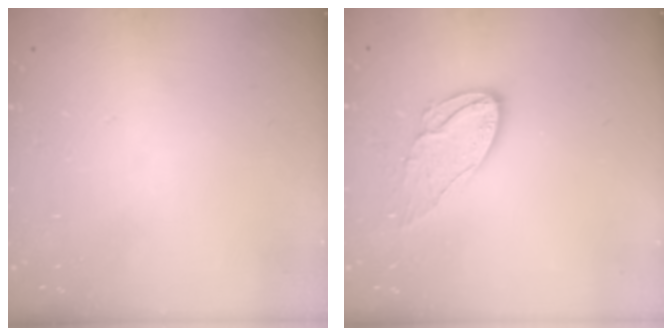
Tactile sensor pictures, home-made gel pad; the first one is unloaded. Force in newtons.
{"total": 9.8, "press": 9.8, "slide": 0.4}